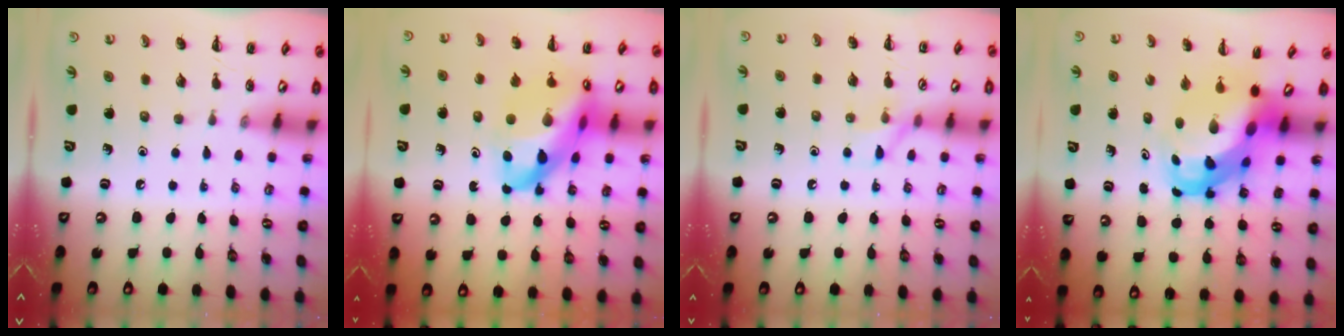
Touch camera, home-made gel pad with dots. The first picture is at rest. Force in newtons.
{"total": 19.6, "press": 19.0, "slide": 4.7}
{"total": 6.1, "press": 6.1, "slide": 1.0}
{"total": 8.6, "press": 8.3, "slide": 2.2}